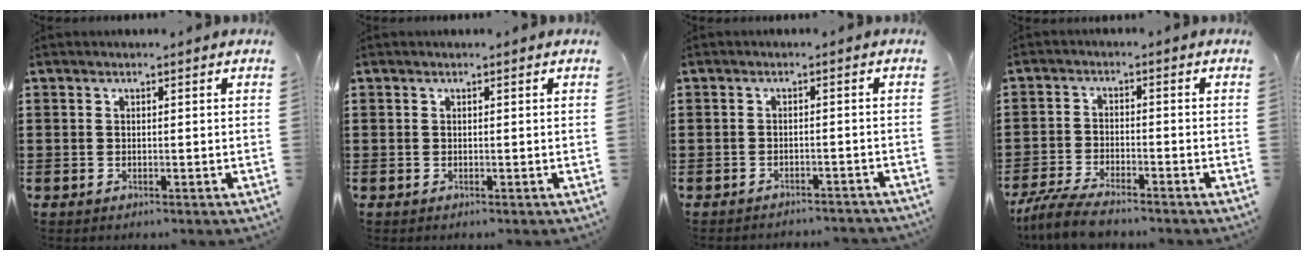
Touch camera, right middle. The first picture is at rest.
{"total": 0.0}
{"total": 1.8, "force": [-1.8, -0.1, 0.0], "torque": [-0.004, 0.003, -0.038]}
{"total": 5.1, "force": [-4.6, 0.7, 2.3], "torque": [-0.064, -0.009, -0.095]}